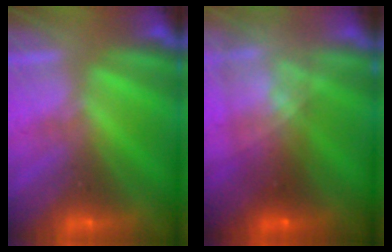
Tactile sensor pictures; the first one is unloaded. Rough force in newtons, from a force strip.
{"total": 7.2}